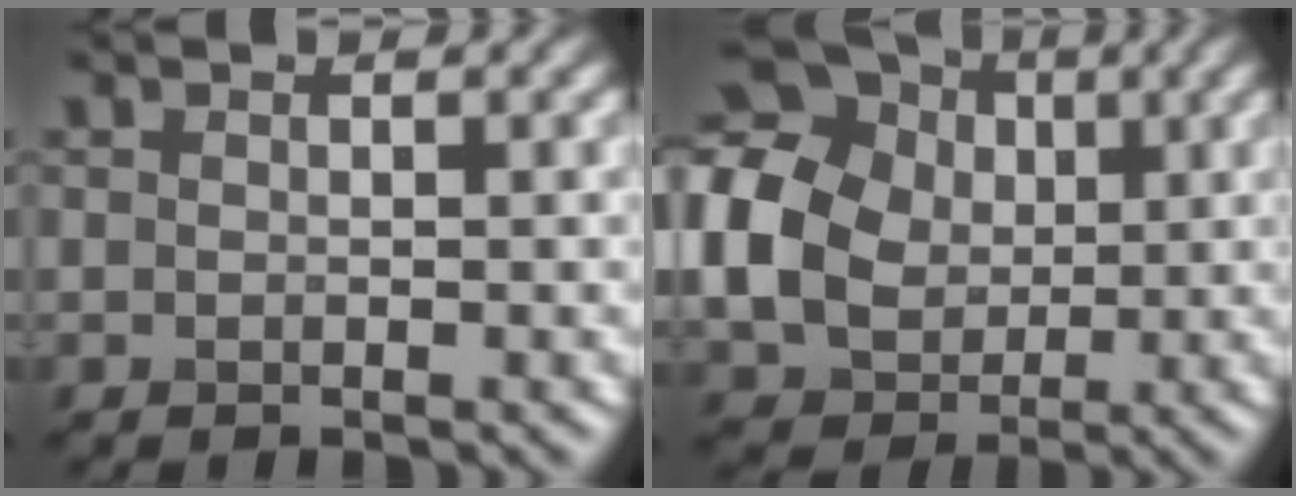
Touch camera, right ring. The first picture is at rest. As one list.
[{"total": 14.4, "force": [1.8, 12.3, 7.2], "torque": [-0.189, 0.015, 0.016]}]